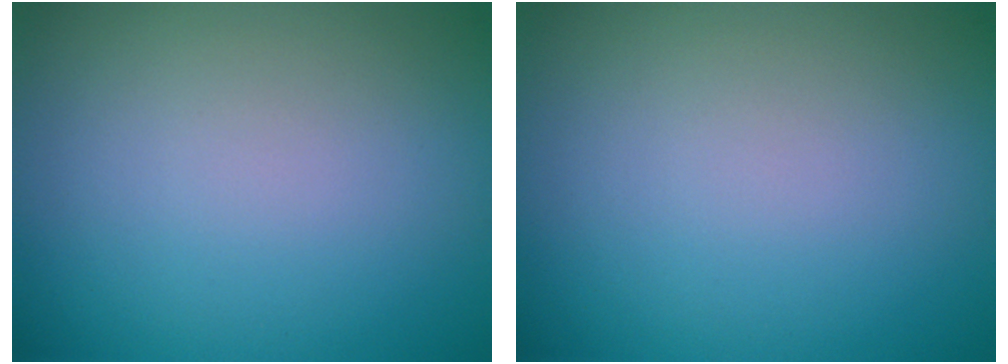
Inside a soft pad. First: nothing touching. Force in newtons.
{"total": 0.0}